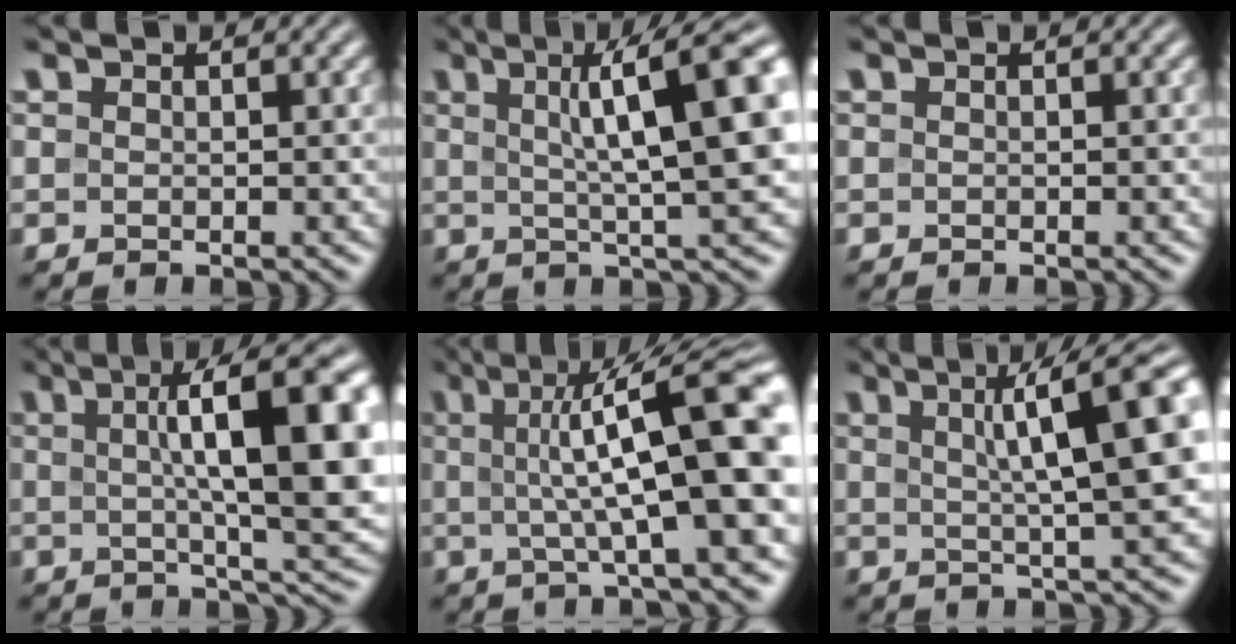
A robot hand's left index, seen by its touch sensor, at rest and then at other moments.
{"total": 11.2, "force": [2.5, 2.5, 10.6], "torque": [-0.143, 0.009, 0.035]}
{"total": 0.0}
{"total": 14.1, "force": [2.1, 3.9, 13.4], "torque": [-0.169, 0.007, 0.031]}
{"total": 12.1, "force": [1.2, 2.8, 11.7], "torque": [-0.165, 0.015, 0.014]}
{"total": 9.6, "force": [2.2, 2.1, 9.1], "torque": [-0.108, 0.015, 0.031]}